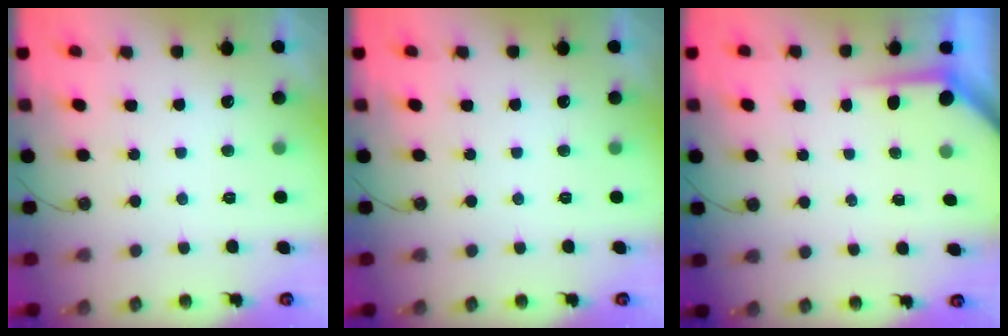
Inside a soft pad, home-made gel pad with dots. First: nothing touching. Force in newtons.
{"total": 0.0}
{"total": 3.7, "press": 3.7, "slide": 0.3}